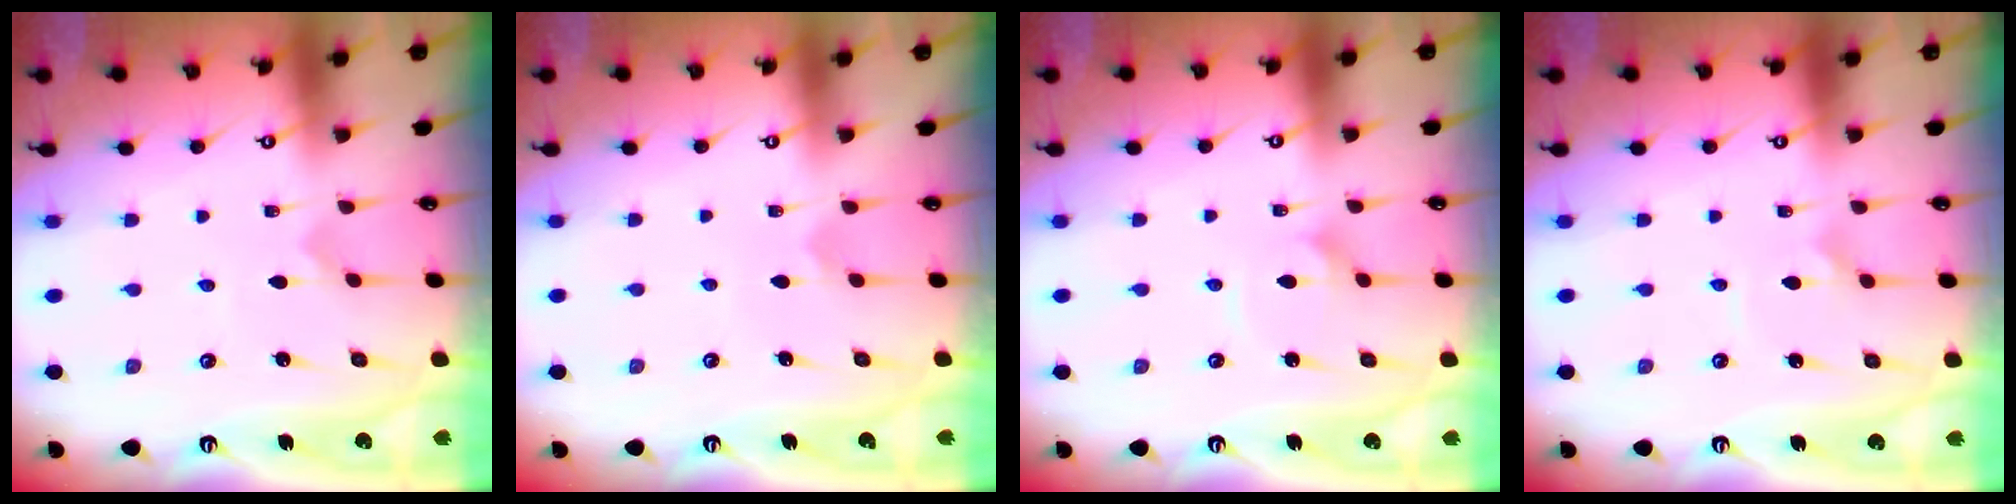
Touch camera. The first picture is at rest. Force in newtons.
{"total": 2.3, "press": 2.3, "slide": 0.2}
{"total": 2.0, "press": 2.0, "slide": 0.1}
{"total": 2.7, "press": 2.6, "slide": 0.3}